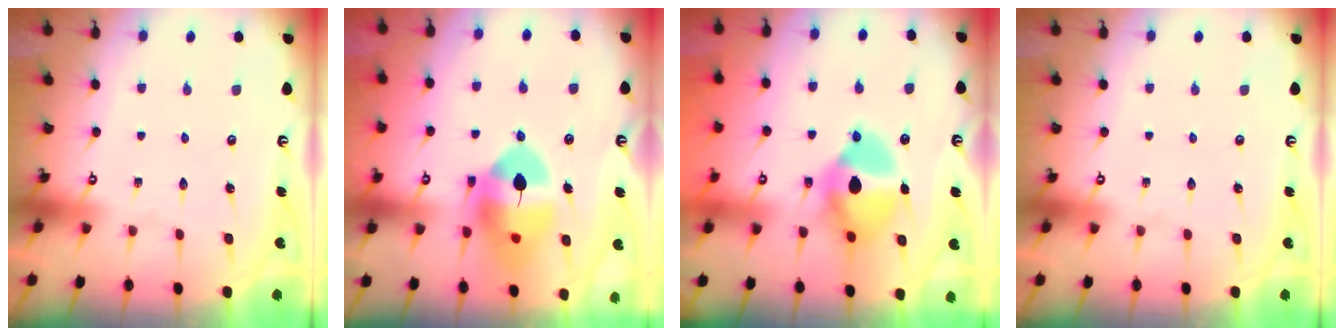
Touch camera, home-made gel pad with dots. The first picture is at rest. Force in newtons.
{"total": 15.0, "press": 14.8, "slide": 2.0}
{"total": 16.9, "press": 16.9, "slide": 0.3}
{"total": 0.0}